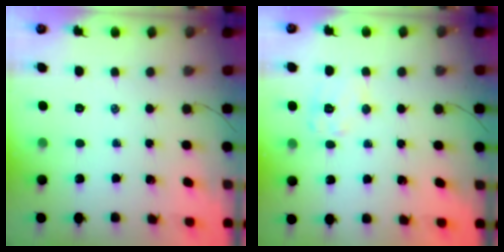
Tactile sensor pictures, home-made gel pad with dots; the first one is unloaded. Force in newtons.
{"total": 8.3, "press": 8.3, "slide": 0.5}